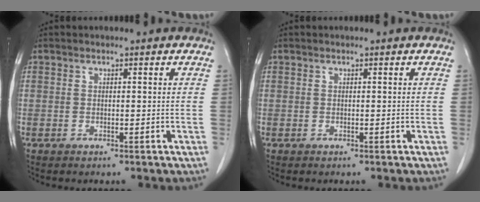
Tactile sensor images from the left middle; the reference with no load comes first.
{"total": 0.0}